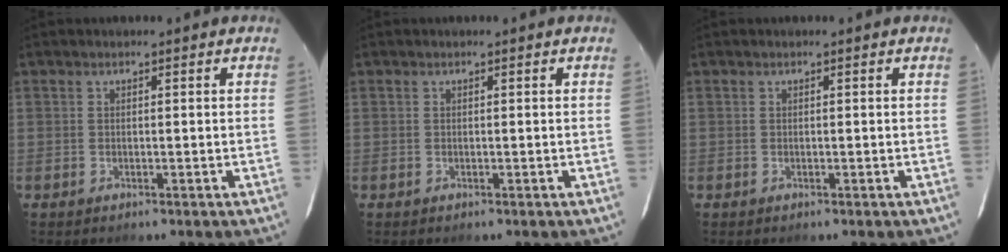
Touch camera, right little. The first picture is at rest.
{"total": 0.0}
{"total": 0.0}